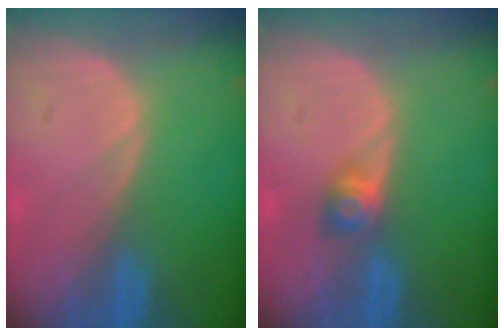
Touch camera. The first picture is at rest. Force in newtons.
{"total": 2.8, "press": 2.5, "slide": 1.3}